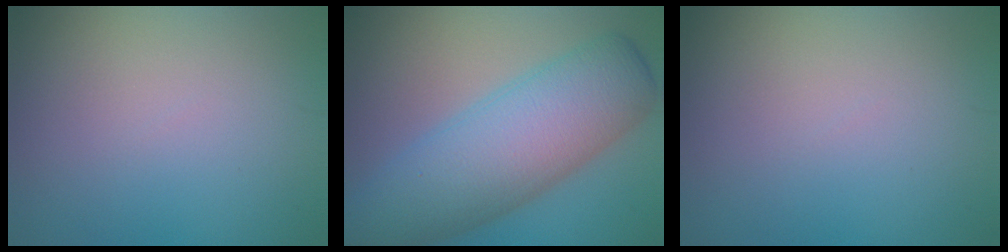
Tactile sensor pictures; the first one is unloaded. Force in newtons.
{"total": 10.8, "press": 10.8, "slide": 0.2}
{"total": 0.0}